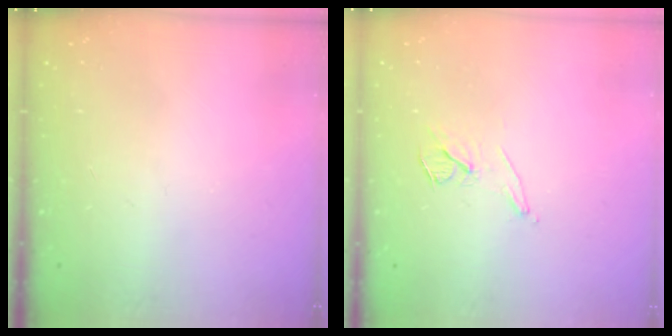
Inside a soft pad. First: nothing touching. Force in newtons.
{"total": 7.4, "press": 6.8, "slide": 3.1}